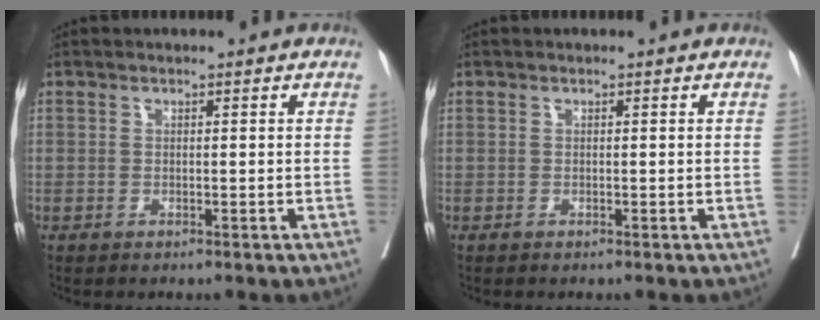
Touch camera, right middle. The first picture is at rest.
{"total": 0.0}